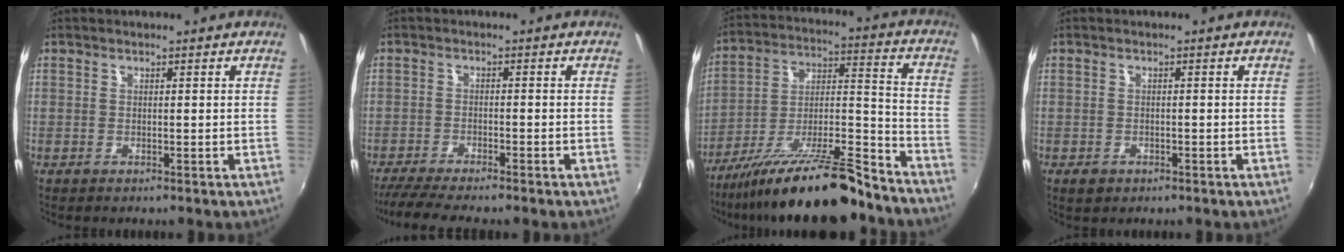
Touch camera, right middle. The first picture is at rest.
{"total": 7.8, "force": [-6.8, 0.1, 3.8], "torque": [-0.094, -0.023, -0.112]}
{"total": 21.5, "force": [-17.1, 3.4, 12.5], "torque": [-0.214, -0.016, -0.272]}
{"total": 2.1, "force": [-1.2, 1.4, 1.0], "torque": [-0.021, -0.003, -0.016]}